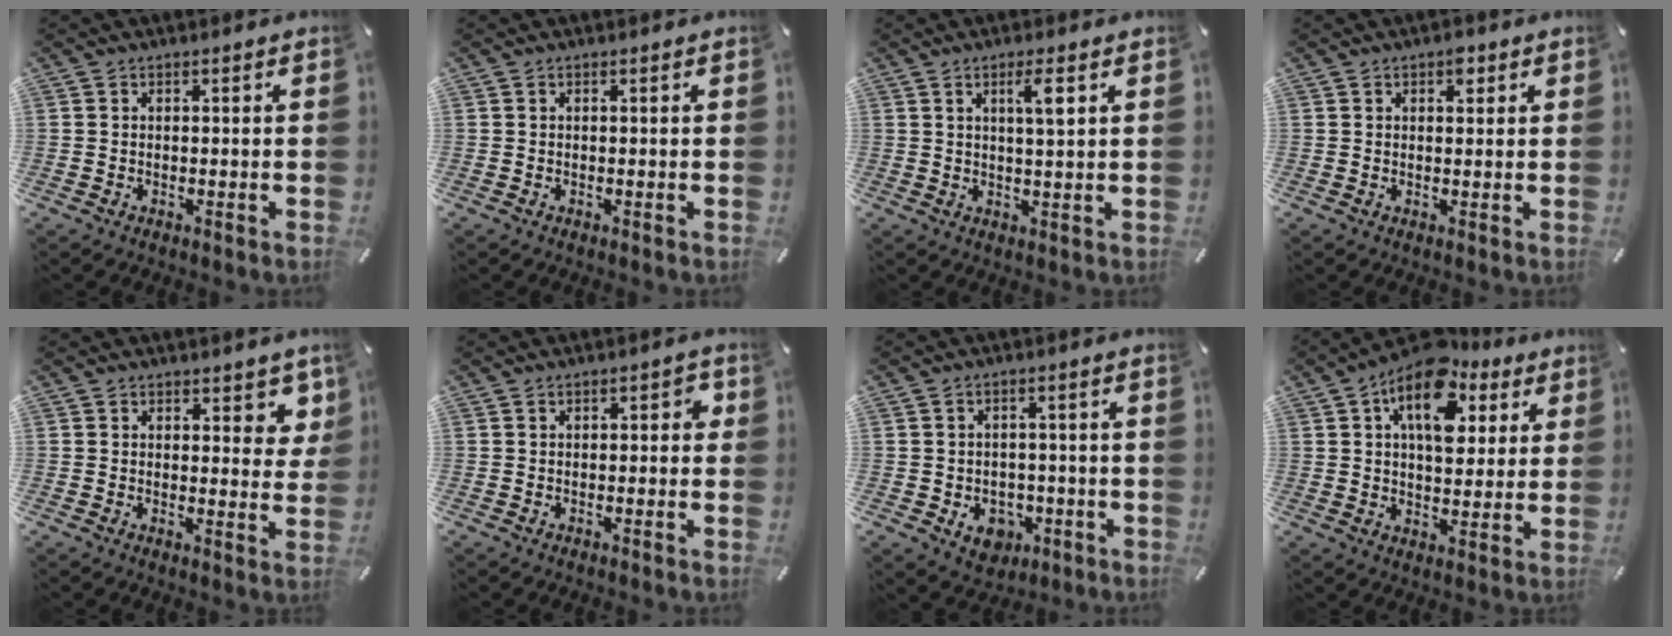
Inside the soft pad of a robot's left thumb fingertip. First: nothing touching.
{"total": 0.0}
{"total": 4.4, "force": [1.8, 0.4, 4.0], "torque": [-0.077, -0.002, 0.025]}
{"total": 2.4, "force": [1.1, 1.4, 1.5], "torque": [-0.009, -0.006, 0.014]}
{"total": 5.1, "force": [3.2, 2.9, 2.7], "torque": [-0.012, -0.022, 0.049]}
{"total": 1.8, "force": [-0.2, 1.1, 1.5], "torque": [-0.028, 0.007, -0.006]}
{"total": 5.9, "force": [-1.9, 5.0, 2.6], "torque": [-0.035, 0.009, -0.032]}
{"total": 15.6, "force": [7.2, 9.3, 10.3], "torque": [-0.151, -0.024, 0.123]}